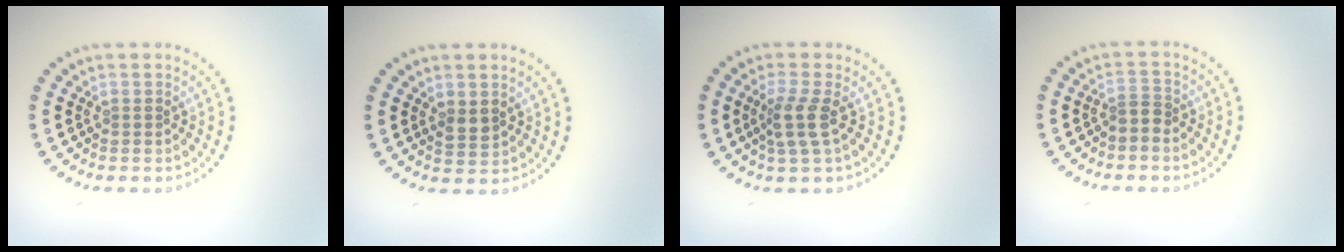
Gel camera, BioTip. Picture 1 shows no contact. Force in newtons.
{"total": 1.4, "press": 1.4, "slide": 0.4}
{"total": 2.4, "press": 1.9, "slide": 1.5}
{"total": 1.4, "press": 0.9, "slide": 1.1}